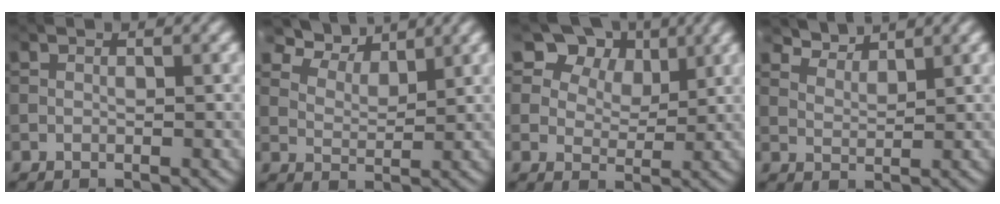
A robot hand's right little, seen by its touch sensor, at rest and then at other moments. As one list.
[{"total": 6.3, "force": [5.1, 2.3, 2.9], "torque": [-0.059, 0.009, 0.088]}, {"total": 8.9, "force": [5.6, 5.6, 4.0], "torque": [-0.084, -0.003, 0.090]}, {"total": 3.6, "force": [3.4, 0.6, 0.8], "torque": [-0.021, 0.003, 0.062]}]